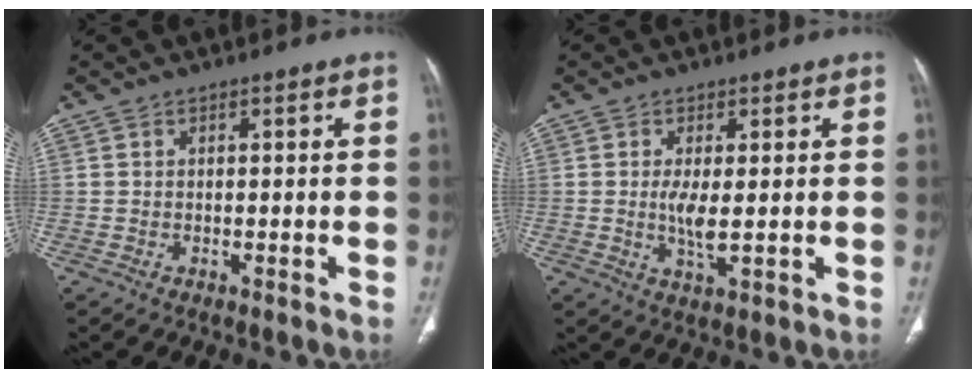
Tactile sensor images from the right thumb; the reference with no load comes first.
{"total": 4.3, "force": [0.2, 1.1, 4.1], "torque": [-0.094, -0.015, 0.004]}